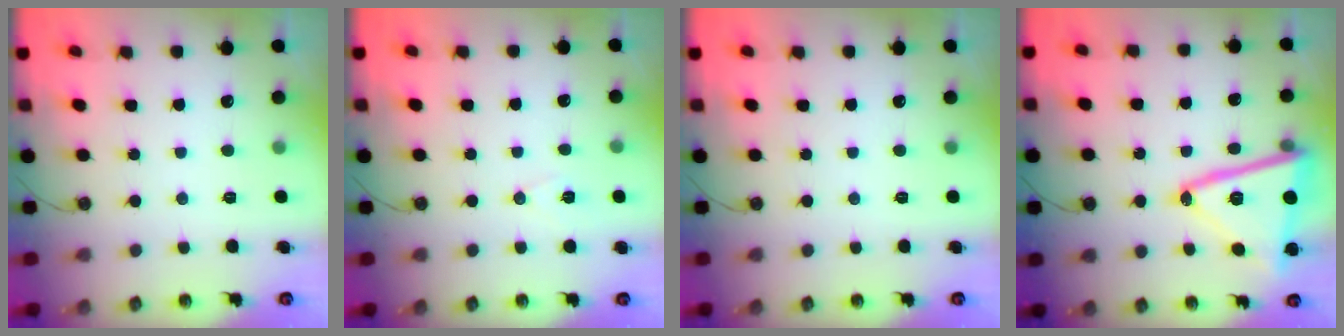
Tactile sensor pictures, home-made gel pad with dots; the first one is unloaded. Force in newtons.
{"total": 7.3, "press": 5.8, "slide": 4.4}
{"total": 0.0}
{"total": 19.4, "press": 19.1, "slide": 3.2}